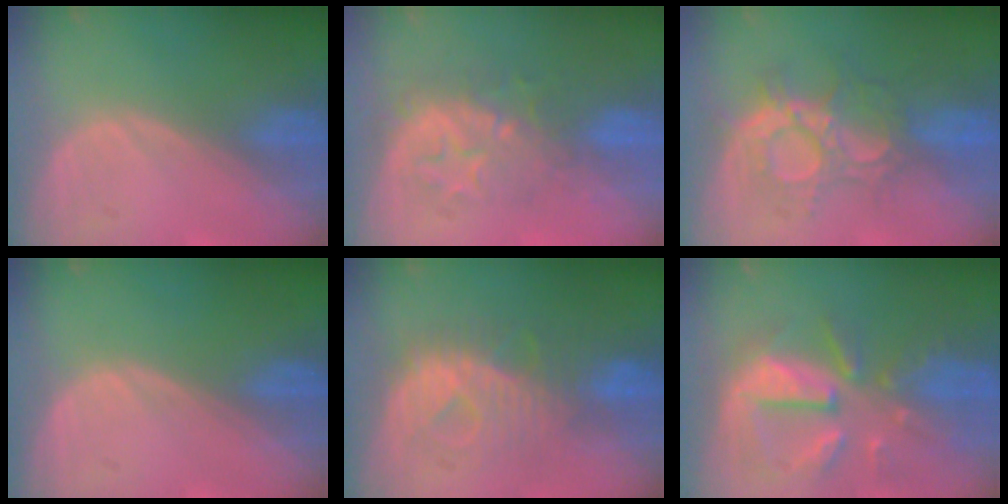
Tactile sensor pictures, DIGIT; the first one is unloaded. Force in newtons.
{"total": 8.4, "press": 7.5, "slide": 3.7}
{"total": 8.8, "press": 8.5, "slide": 2.3}
{"total": 0.0}
{"total": 8.2, "press": 8.2, "slide": 0.7}
{"total": 10.7, "press": 9.5, "slide": 4.9}